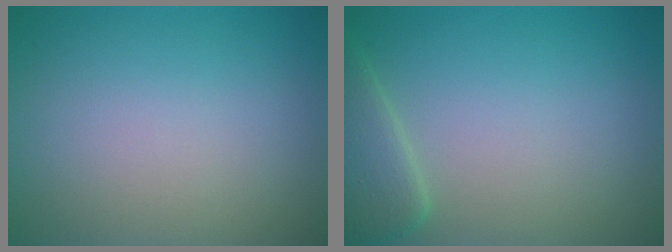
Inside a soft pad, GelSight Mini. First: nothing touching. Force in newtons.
{"total": 2.8, "press": 2.8, "slide": 0.2}